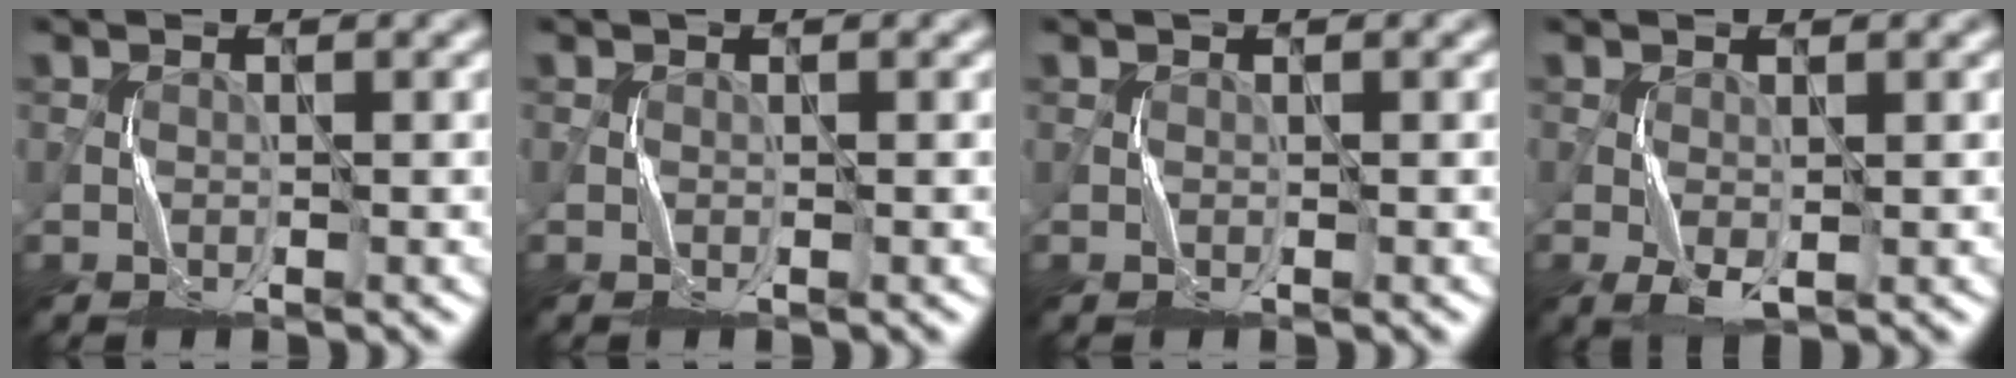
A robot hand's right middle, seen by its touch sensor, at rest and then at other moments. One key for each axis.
{"total": 0.0}
{"total": 0.0}
{"total": 1.9, "fx": -0.5, "fy": 0.8, "fz": 1.6, "tx": -0.040, "ty": -0.004, "tz": -0.007}